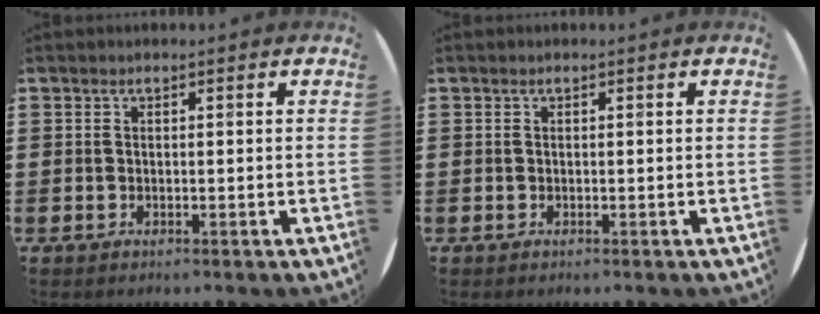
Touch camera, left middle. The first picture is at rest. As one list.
[{"total": 0.0}]